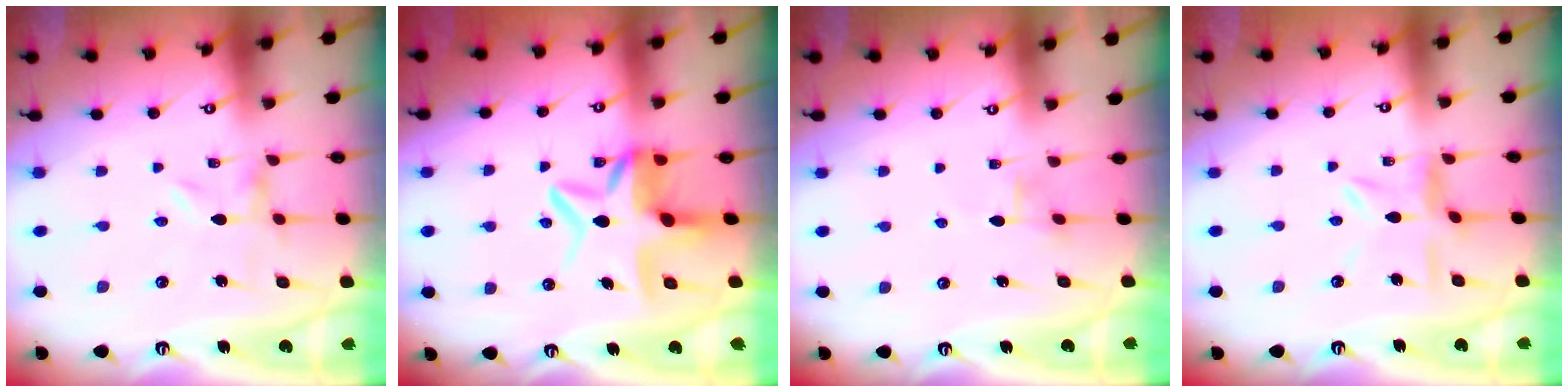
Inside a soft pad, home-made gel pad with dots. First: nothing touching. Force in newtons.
{"total": 9.5, "press": 9.2, "slide": 2.2}
{"total": 3.4, "press": 3.4, "slide": 0.4}
{"total": 6.9, "press": 6.9, "slide": 0.5}